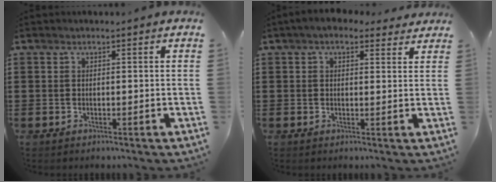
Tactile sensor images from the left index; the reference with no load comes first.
{"total": 3.0, "force": [2.2, 1.7, 1.2], "torque": [-0.032, 0.005, 0.039]}